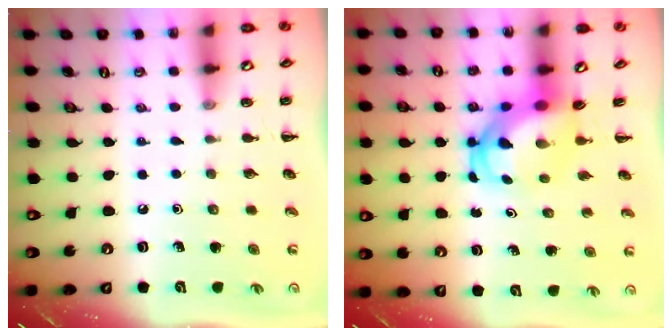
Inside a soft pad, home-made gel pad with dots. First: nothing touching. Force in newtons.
{"total": 5.1, "press": 5.0, "slide": 0.9}